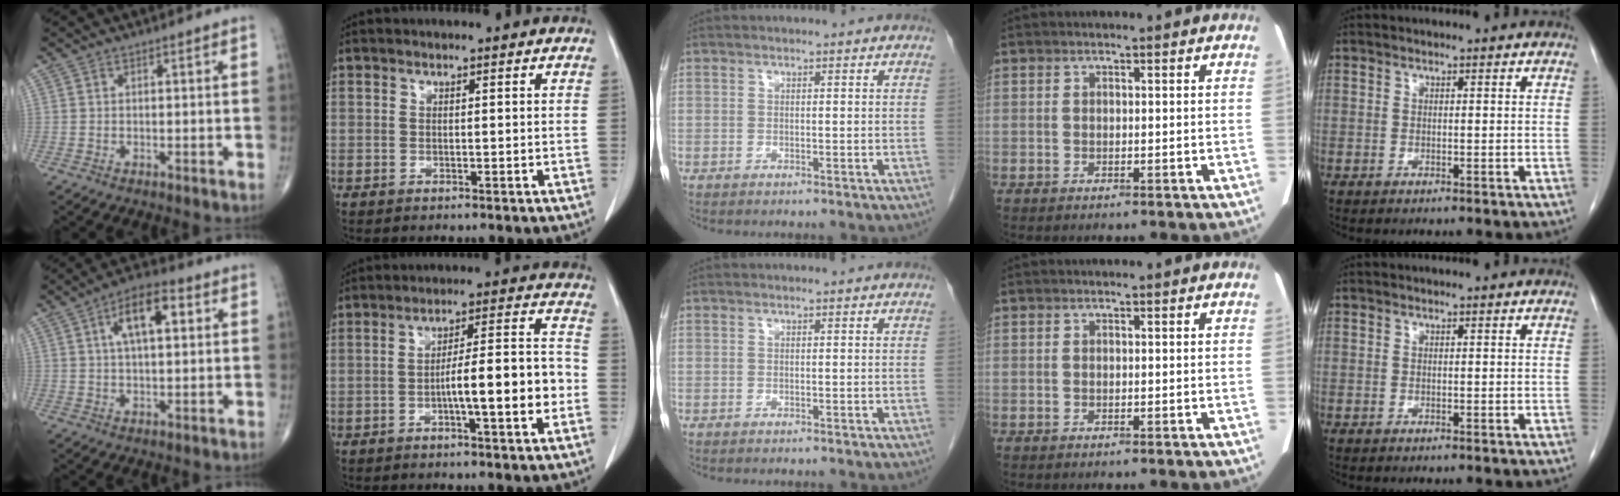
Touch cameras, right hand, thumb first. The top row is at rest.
{"thumb": {"total": 9.9, "force": [2.9, 4.3, 8.5], "torque": [-0.132, 0.013, 0.040]}, "index": {"total": 11.0, "force": [-2.9, 1.2, 10.5], "torque": [-0.162, 0.021, -0.044]}}